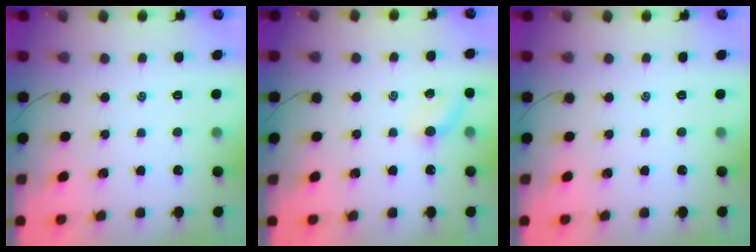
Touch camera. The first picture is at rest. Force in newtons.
{"total": 5.3, "press": 5.2, "slide": 1.1}
{"total": 0.0}